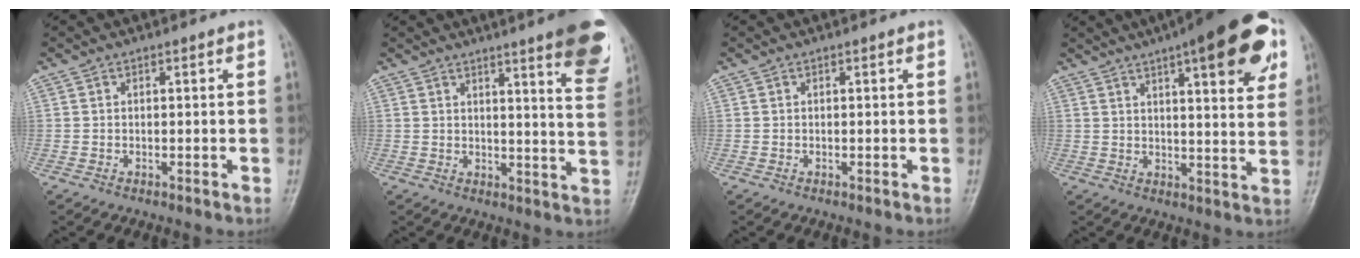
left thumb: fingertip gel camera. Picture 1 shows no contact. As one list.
[{"total": 14.7, "force": [9.2, 2.1, 11.3], "torque": [-0.116, -0.044, 0.100]}, {"total": 0.0}, {"total": 19.2, "force": [9.6, 5.3, 15.8], "torque": [-0.190, -0.016, 0.125]}]